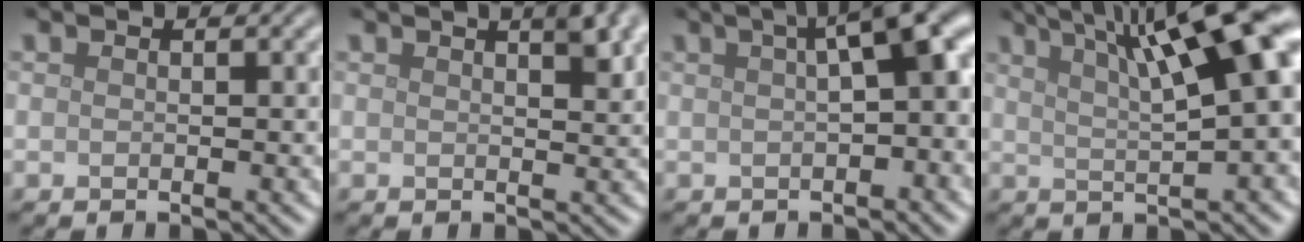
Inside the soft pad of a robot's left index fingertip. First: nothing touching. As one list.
[{"total": 2.9, "force": [1.7, 0.7, 2.3], "torque": [-0.021, 0.007, 0.022]}, {"total": 8.2, "force": [2.1, 2.5, 7.5], "torque": [-0.070, 0.026, 0.025]}, {"total": 12.3, "force": [5.2, 3.1, 10.7], "torque": [-0.125, 0.020, 0.074]}]